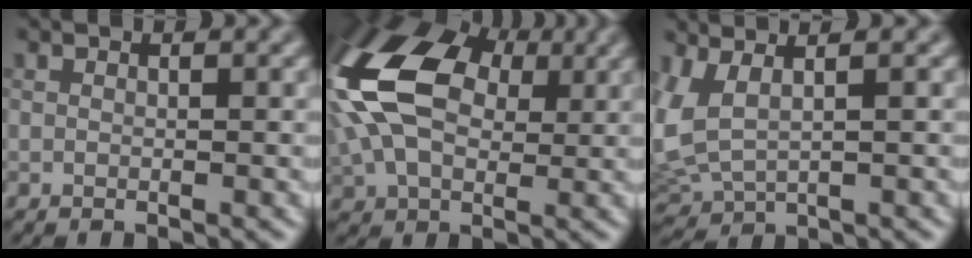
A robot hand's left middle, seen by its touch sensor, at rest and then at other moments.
{"total": 13.5, "force": [2.1, 8.9, 9.9], "torque": [-0.227, 0.019, 0.039]}
{"total": 3.4, "force": [0.0, 1.3, 3.1], "torque": [-0.102, 0.007, 0.015]}